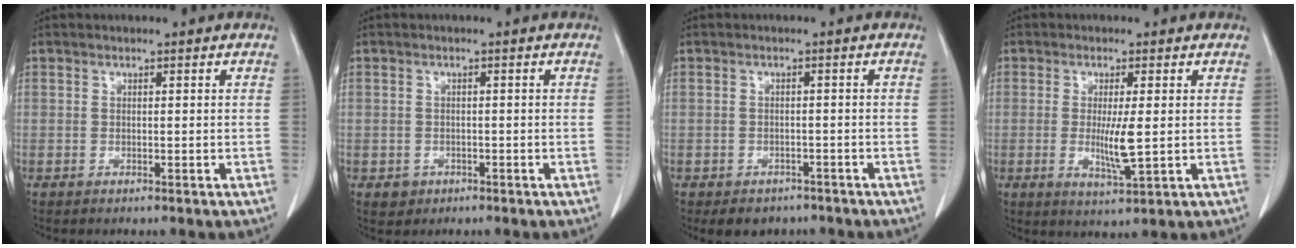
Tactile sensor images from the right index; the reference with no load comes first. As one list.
[{"total": 1.9, "force": [-0.8, 1.7, 0.2], "torque": [0.003, 0.007, -0.007]}, {"total": 4.7, "force": [-3.6, 2.8, 0.9], "torque": [-0.005, 0.008, -0.045]}, {"total": 5.3, "force": [-0.2, 0.4, 5.2], "torque": [-0.097, -0.012, -0.003]}]